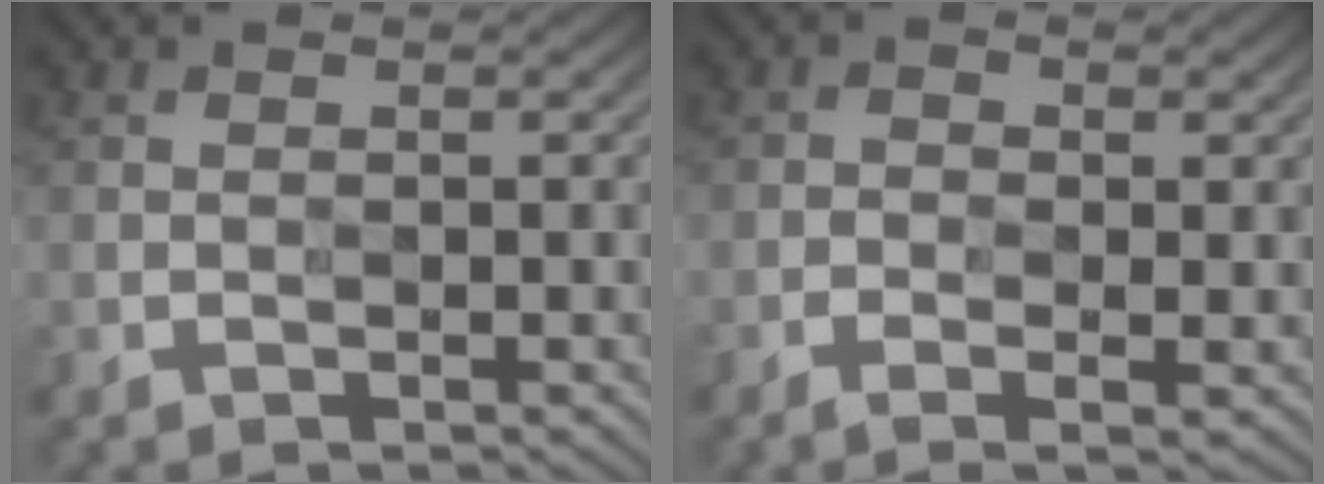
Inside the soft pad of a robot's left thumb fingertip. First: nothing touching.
{"total": 3.2, "force": [-1.4, 1.3, 2.6], "torque": [-0.044, -0.005, -0.028]}